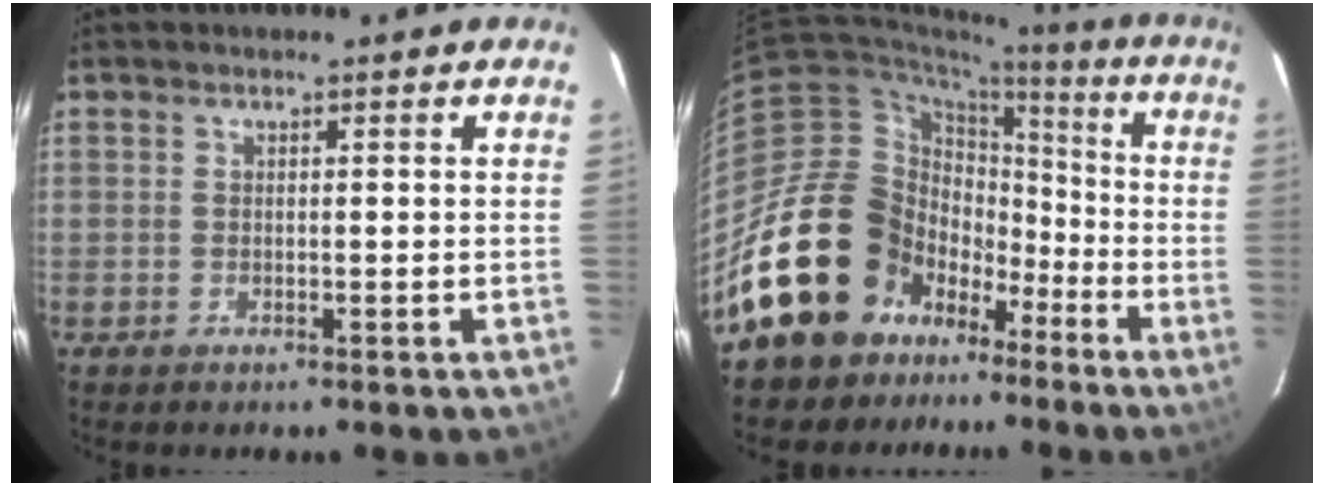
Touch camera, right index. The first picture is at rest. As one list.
[{"total": 20.5, "force": [-11.4, 15.7, 6.6], "torque": [-0.163, 0.057, -0.181]}]